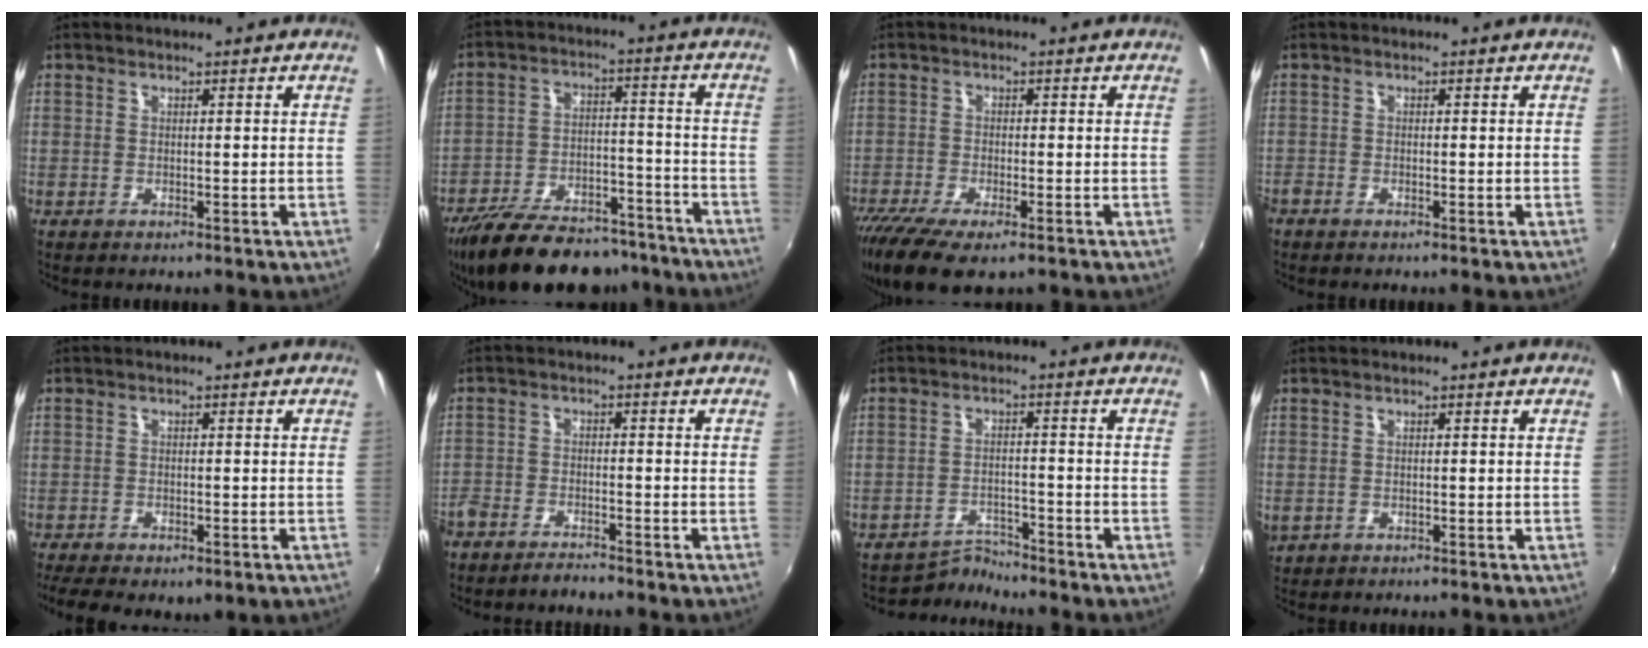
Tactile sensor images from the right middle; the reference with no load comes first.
{"total": 23.4, "force": [-19.1, 8.7, 10.4], "torque": [-0.205, -0.004, -0.272]}
{"total": 11.3, "force": [-7.7, 3.6, 7.4], "torque": [-0.170, -0.051, -0.138]}
{"total": 1.5, "force": [-1.4, 0.5, 0.4], "torque": [-0.012, -0.007, -0.029]}
{"total": 8.5, "force": [-5.3, 3.7, 5.5], "torque": [-0.122, -0.038, -0.082]}
{"total": 5.9, "force": [-5.3, 1.7, 2.0], "torque": [-0.063, -0.013, -0.097]}
{"total": 4.0, "force": [-3.8, -0.2, -1.3], "torque": [0.015, 0.012, -0.064]}
{"total": 1.9, "force": [-0.2, 1.7, 0.8], "torque": [-0.015, -0.003, -0.001]}